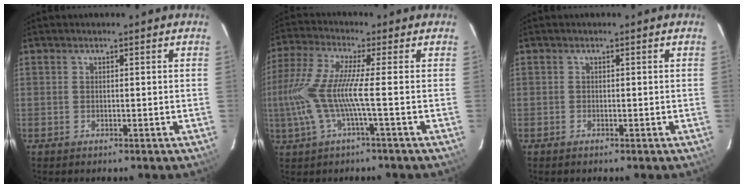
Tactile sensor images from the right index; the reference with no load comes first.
{"total": 10.3, "force": [-2.1, -0.5, 10.1], "torque": [-0.209, -0.007, -0.038]}
{"total": 0.0}